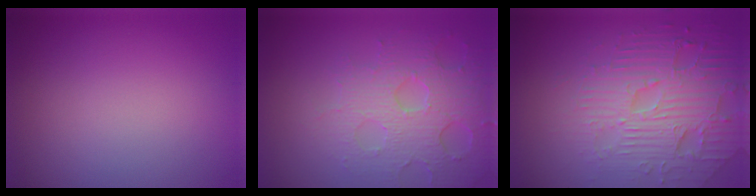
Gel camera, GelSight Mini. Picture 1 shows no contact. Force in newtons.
{"total": 4.6, "press": 4.3, "slide": 1.6}
{"total": 6.2, "press": 5.0, "slide": 3.7}